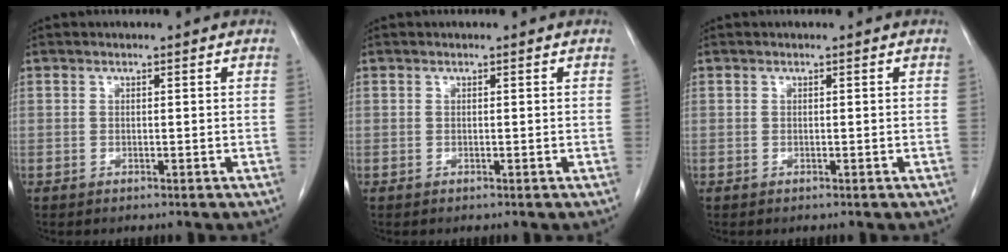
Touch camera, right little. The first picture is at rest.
{"total": 0.0}
{"total": 0.0}